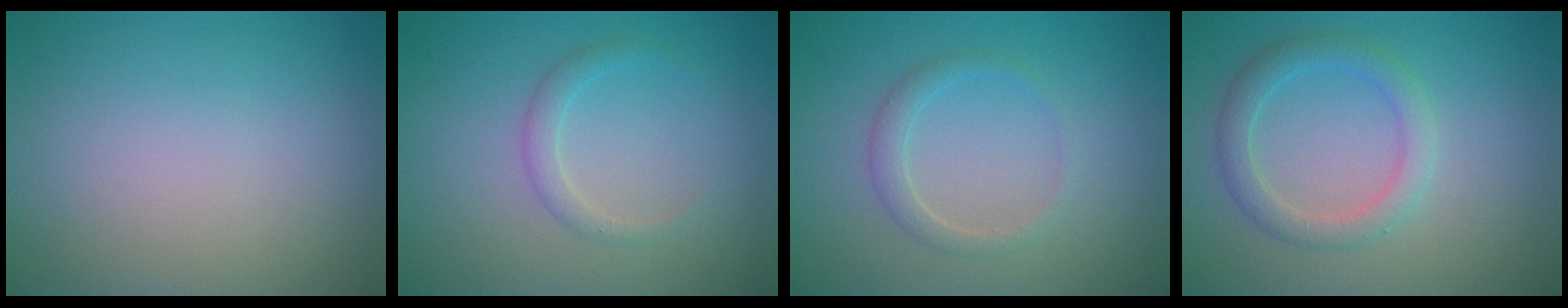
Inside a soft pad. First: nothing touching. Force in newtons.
{"total": 1.5, "press": 1.5, "slide": 0.2}
{"total": 1.7, "press": 1.7, "slide": 0.2}
{"total": 2.7, "press": 2.7, "slide": 0.1}